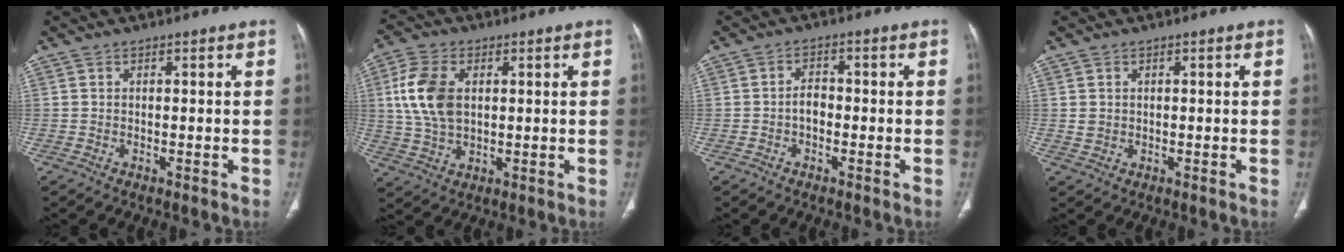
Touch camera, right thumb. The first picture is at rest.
{"total": 10.7, "force": [2.0, 6.7, 8.0], "torque": [-0.164, 0.001, 0.040]}
{"total": 2.7, "force": [-0.8, 1.8, 1.9], "torque": [-0.020, 0.013, -0.020]}
{"total": 1.6, "force": [0.3, 1.4, 0.6], "torque": [-0.006, 0.000, 0.012]}